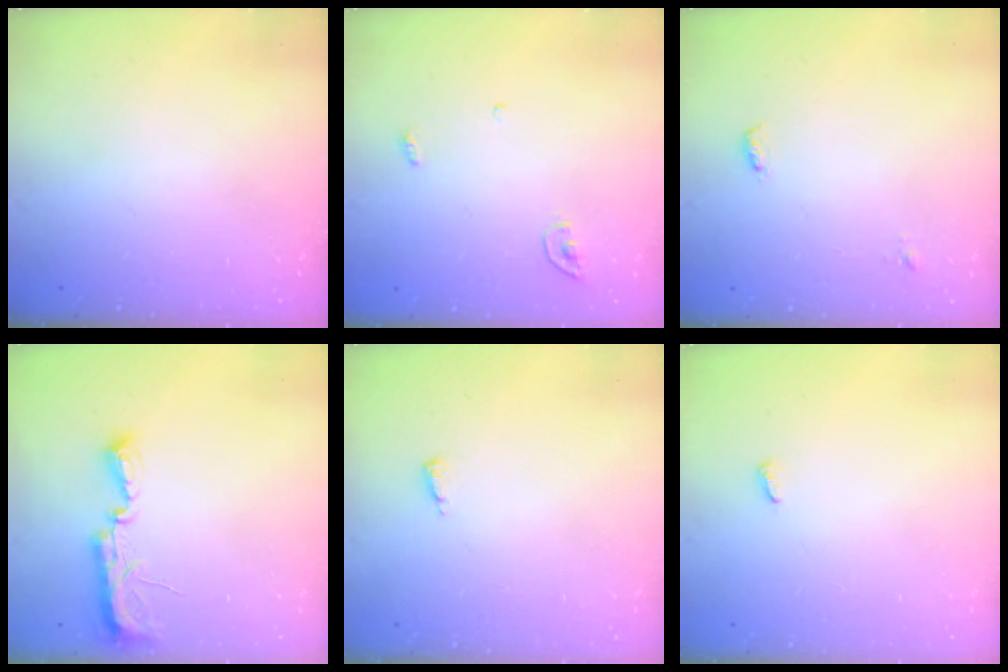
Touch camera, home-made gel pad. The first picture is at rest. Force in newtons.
{"total": 3.4, "press": 3.4, "slide": 0.3}
{"total": 5.0, "press": 4.1, "slide": 2.8}
{"total": 7.7, "press": 7.7, "slide": 0.7}
{"total": 4.3, "press": 4.2, "slide": 1.0}
{"total": 3.5, "press": 3.4, "slide": 0.6}